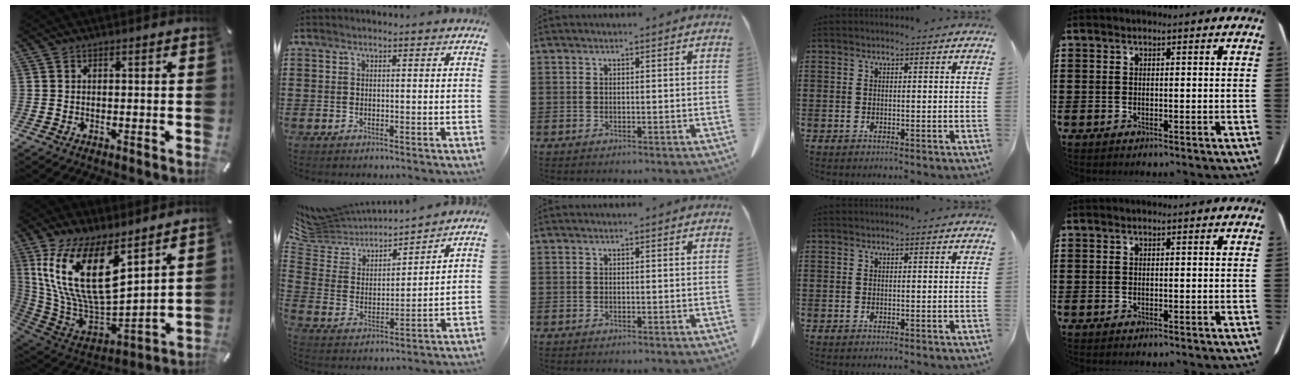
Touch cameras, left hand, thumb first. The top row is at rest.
{"thumb": {"total": 21.1, "force": [10.2, 9.4, 15.9], "torque": [-0.351, -0.068, 0.179]}, "index": {"total": 5.0, "force": [4.7, 1.5, -0.1], "torque": [-0.043, -0.044, 0.074]}}